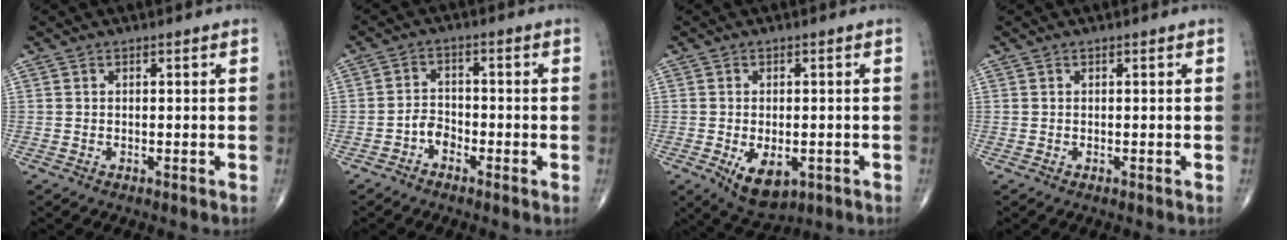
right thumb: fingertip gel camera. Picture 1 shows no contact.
{"total": 3.0, "force": [-1.9, 1.9, 1.3], "torque": [-0.011, 0.013, -0.042]}
{"total": 7.7, "force": [-2.4, 4.3, 5.9], "torque": [-0.084, -0.004, -0.025]}
{"total": 0.0}